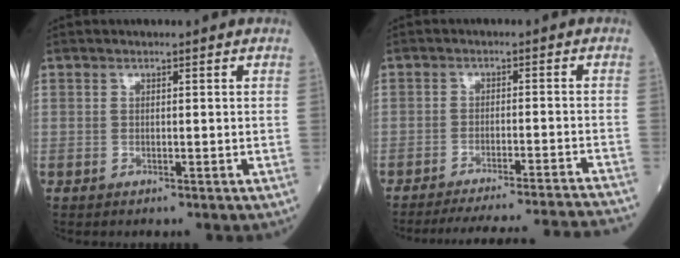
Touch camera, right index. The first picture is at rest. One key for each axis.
{"total": 21.5, "fx": -20.5, "fy": -1.3, "fz": 6.4, "tx": -0.065, "ty": -0.028, "tz": -0.260}